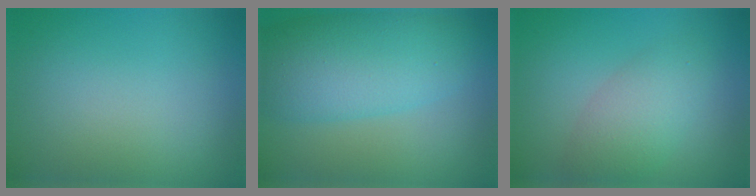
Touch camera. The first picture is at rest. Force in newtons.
{"total": 7.9, "press": 7.9, "slide": 0.1}
{"total": 3.8, "press": 3.8, "slide": 0.2}